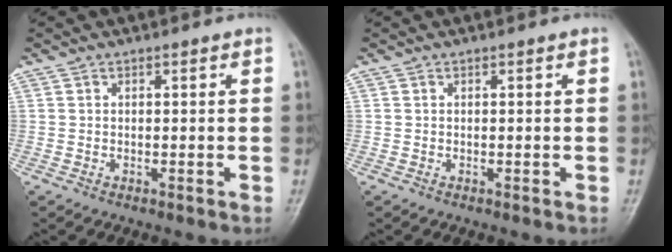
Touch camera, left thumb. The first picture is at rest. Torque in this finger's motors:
{"motor_torque": [0.00, 0.00, -0.07, -0.07, 0.00]}